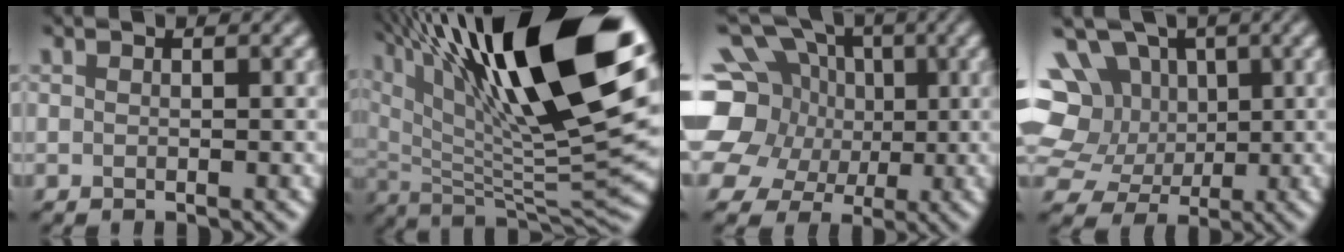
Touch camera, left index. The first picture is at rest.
{"total": 20.0, "force": [9.6, 5.9, 16.5], "torque": [-0.262, 0.026, 0.165]}
{"total": 14.2, "force": [1.8, 12.4, 6.5], "torque": [-0.172, 0.031, 0.005]}
{"total": 13.1, "force": [3.2, 10.6, 6.9], "torque": [-0.129, 0.038, 0.020]}